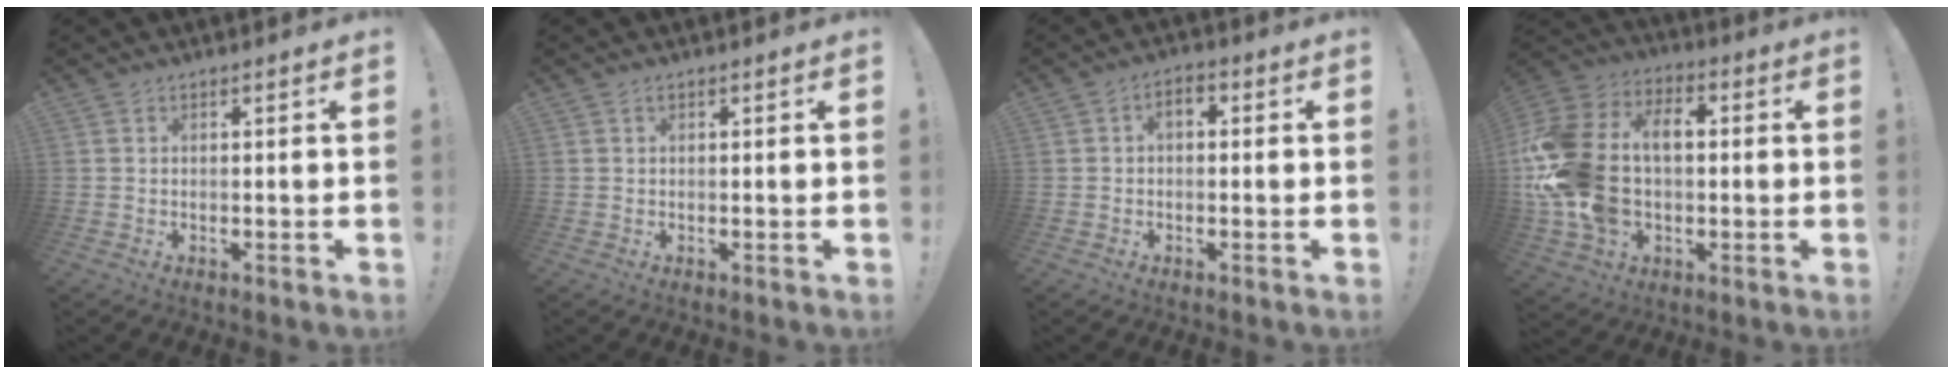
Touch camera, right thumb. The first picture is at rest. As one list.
[{"total": 0.6, "force": [0.2, 0.4, 0.4], "torque": [-0.009, 0.002, 0.003]}, {"total": 3.0, "force": [-0.4, 1.8, 2.3], "torque": [-0.038, 0.008, -0.009]}, {"total": 23.9, "force": [1.5, 16.6, 17.1], "torque": [-0.341, 0.016, 0.039]}]